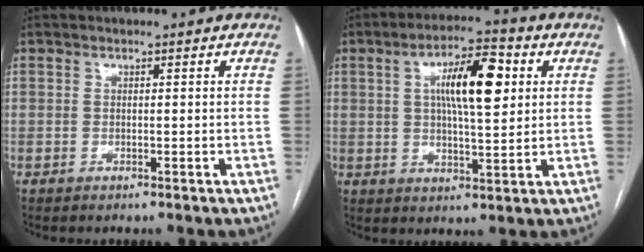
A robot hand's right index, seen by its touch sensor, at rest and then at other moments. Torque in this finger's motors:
{"motor_torque": [0.45, 0.04, 0.62, 0.11]}